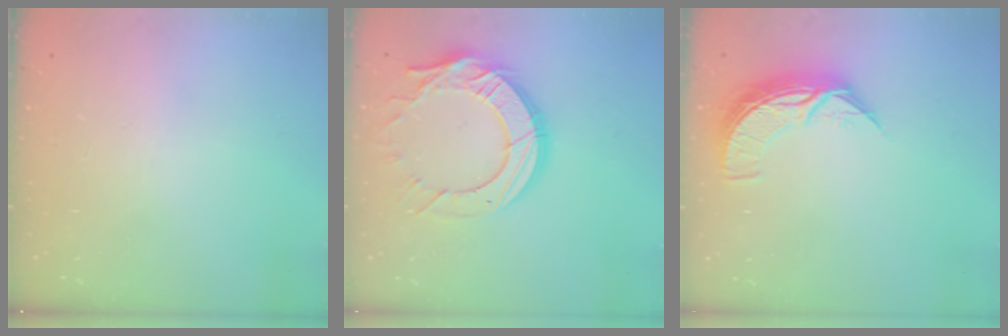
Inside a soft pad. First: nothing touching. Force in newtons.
{"total": 17.4, "press": 17.3, "slide": 1.7}
{"total": 8.2, "press": 8.2, "slide": 0.0}